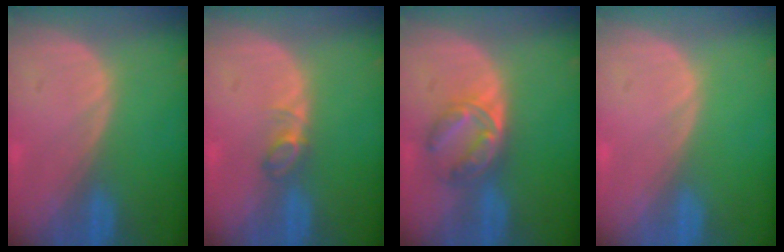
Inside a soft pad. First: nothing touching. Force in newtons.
{"total": 2.4, "press": 2.4, "slide": 0.4}
{"total": 5.9, "press": 5.6, "slide": 1.9}
{"total": 0.0}